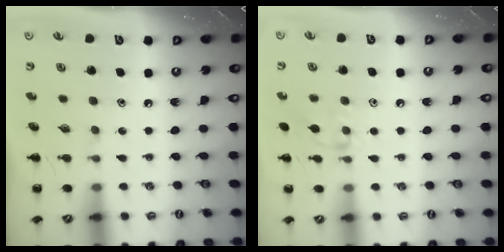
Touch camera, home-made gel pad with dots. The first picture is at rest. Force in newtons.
{"total": 8.5, "press": 8.4, "slide": 1.2}